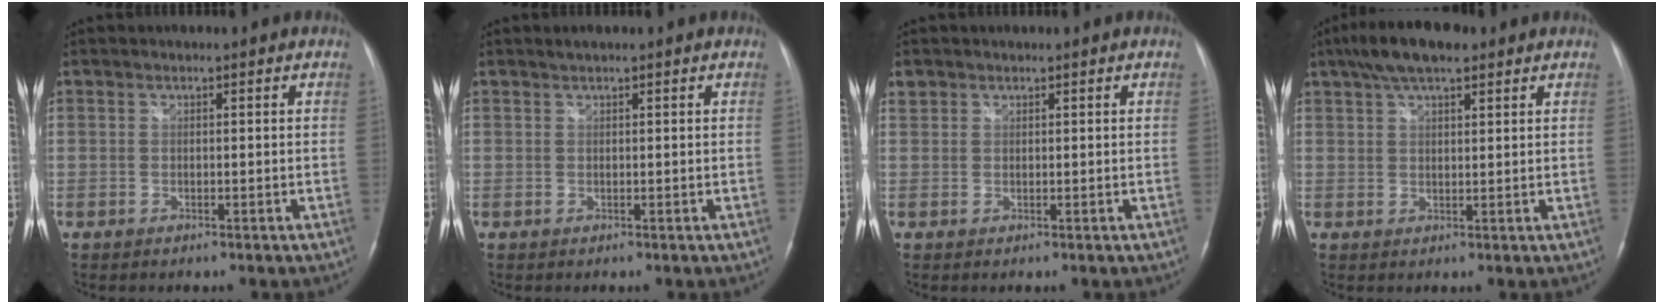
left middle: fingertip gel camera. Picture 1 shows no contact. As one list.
[{"total": 0.6, "force": [0.6, 0.0, 0.3], "torque": [-0.008, 0.006, 0.013]}, {"total": 1.4, "force": [0.9, 1.0, 0.1], "torque": [0.003, 0.012, 0.016]}, {"total": 8.1, "force": [5.6, 2.5, 5.3], "torque": [-0.101, 0.024, 0.094]}]